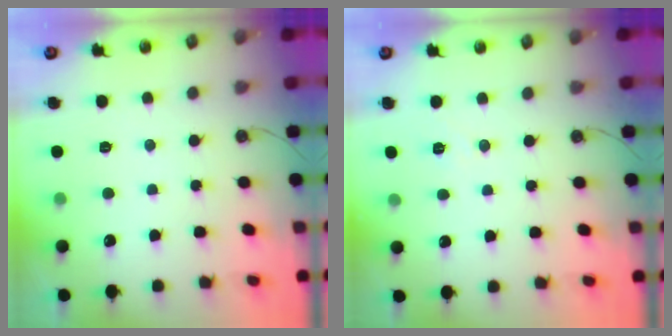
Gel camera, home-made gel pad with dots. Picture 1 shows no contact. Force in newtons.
{"total": 6.3, "press": 4.4, "slide": 4.5}